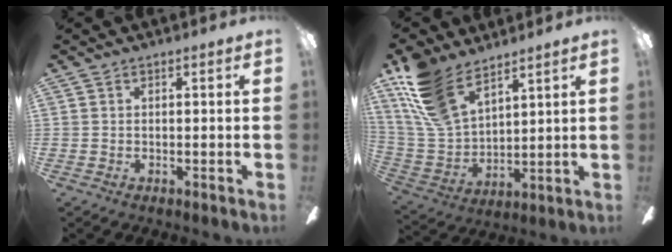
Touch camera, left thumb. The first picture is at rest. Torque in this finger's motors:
{"motor_torque": [0.61, -0.14, 1.70, -1.07, 0.36]}